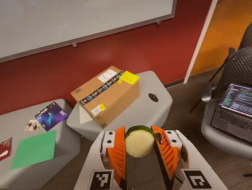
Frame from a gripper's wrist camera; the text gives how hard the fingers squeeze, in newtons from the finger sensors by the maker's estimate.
{"total": 11.7, "left": 12.3, "right": 11.2}